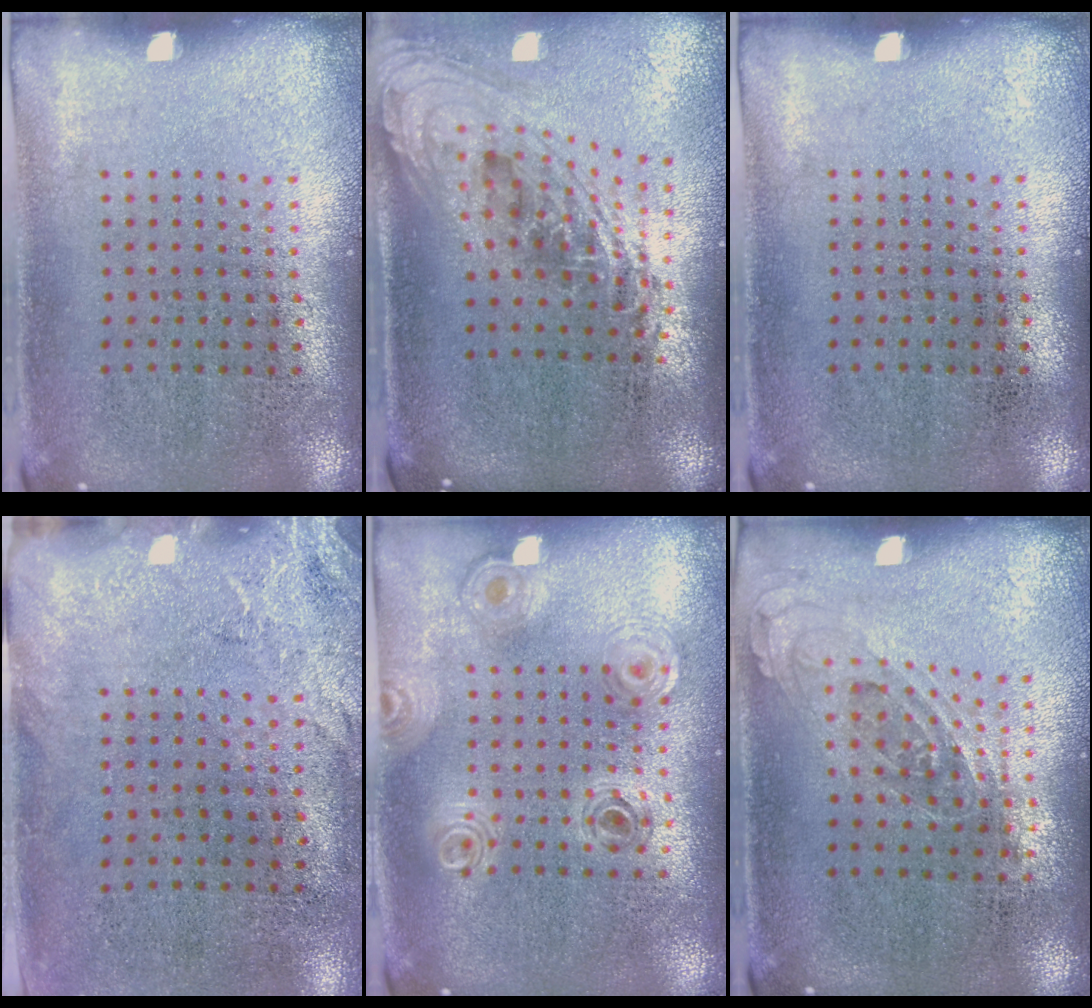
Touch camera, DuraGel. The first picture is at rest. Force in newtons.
{"total": 2.3, "press": 1.7, "slide": 1.6}
{"total": 0.0}
{"total": 2.6, "press": 2.0, "slide": 1.6}
{"total": 0.8, "press": 0.8, "slide": 0.2}
{"total": 0.7, "press": 0.6, "slide": 0.3}